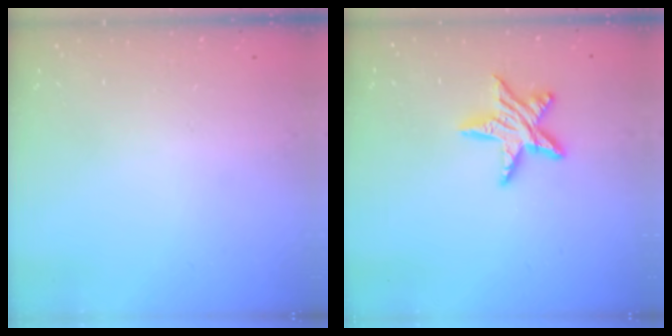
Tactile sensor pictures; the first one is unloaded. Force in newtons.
{"total": 11.3, "press": 11.2, "slide": 0.7}